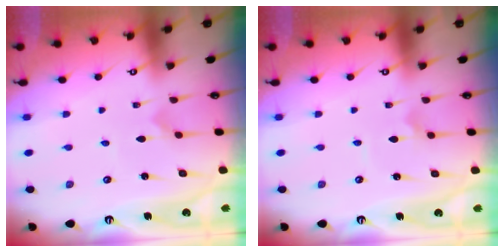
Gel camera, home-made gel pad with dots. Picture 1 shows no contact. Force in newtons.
{"total": 1.9, "press": 1.9, "slide": 0.2}